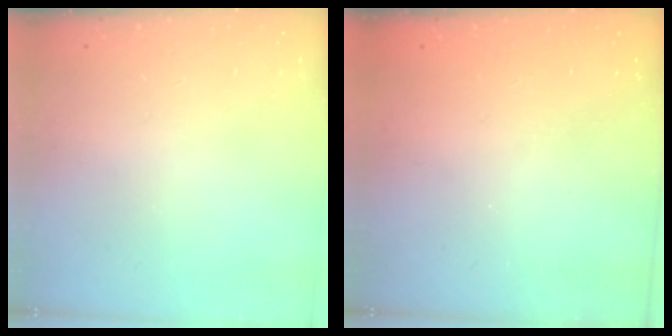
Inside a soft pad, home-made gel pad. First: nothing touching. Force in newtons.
{"total": 2.4, "press": 2.2, "slide": 0.8}